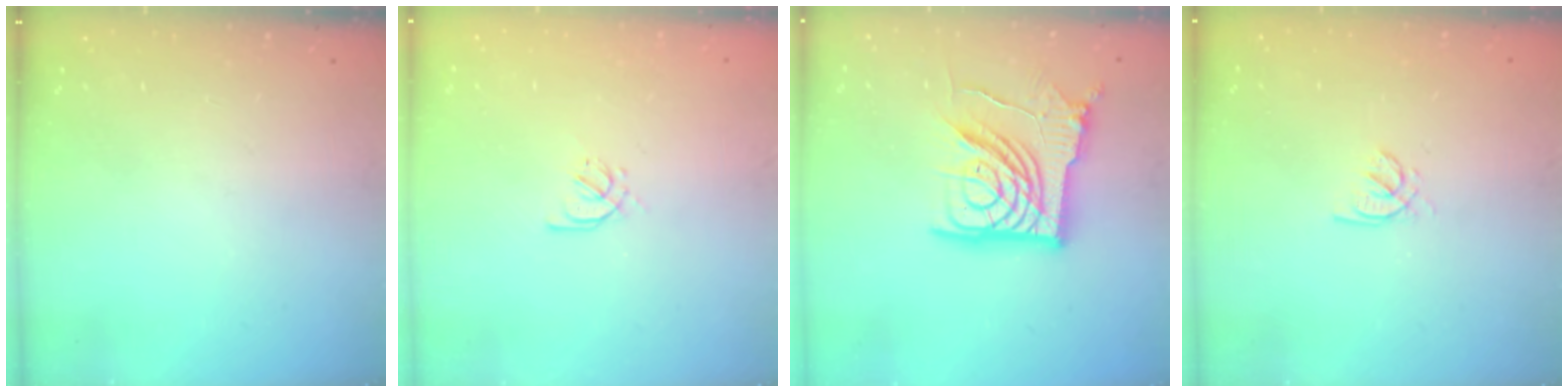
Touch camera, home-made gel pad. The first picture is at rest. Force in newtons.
{"total": 2.4, "press": 2.3, "slide": 0.6}
{"total": 19.2, "press": 19.1, "slide": 2.1}
{"total": 1.9, "press": 1.8, "slide": 0.4}